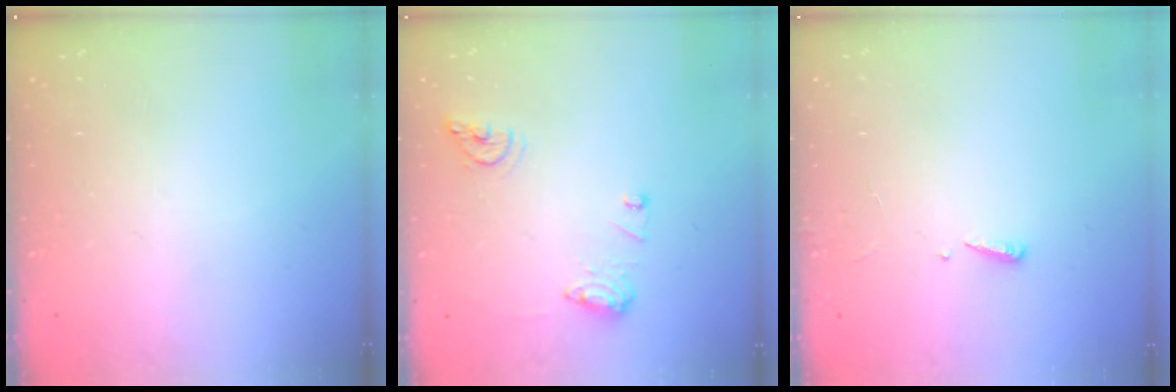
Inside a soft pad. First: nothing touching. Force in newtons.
{"total": 10.4, "press": 10.4, "slide": 1.0}
{"total": 2.4, "press": 2.4, "slide": 0.2}